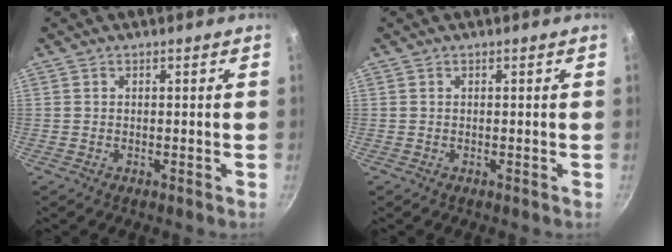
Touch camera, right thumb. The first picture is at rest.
{"total": 0.0}